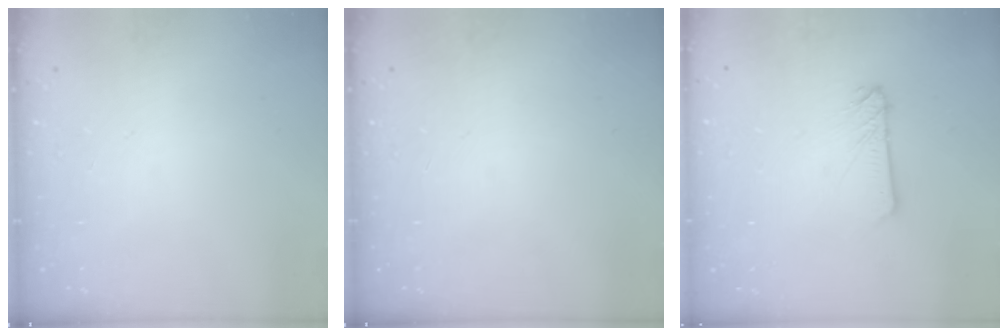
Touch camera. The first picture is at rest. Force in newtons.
{"total": 0.0}
{"total": 3.2, "press": 3.2, "slide": 0.2}